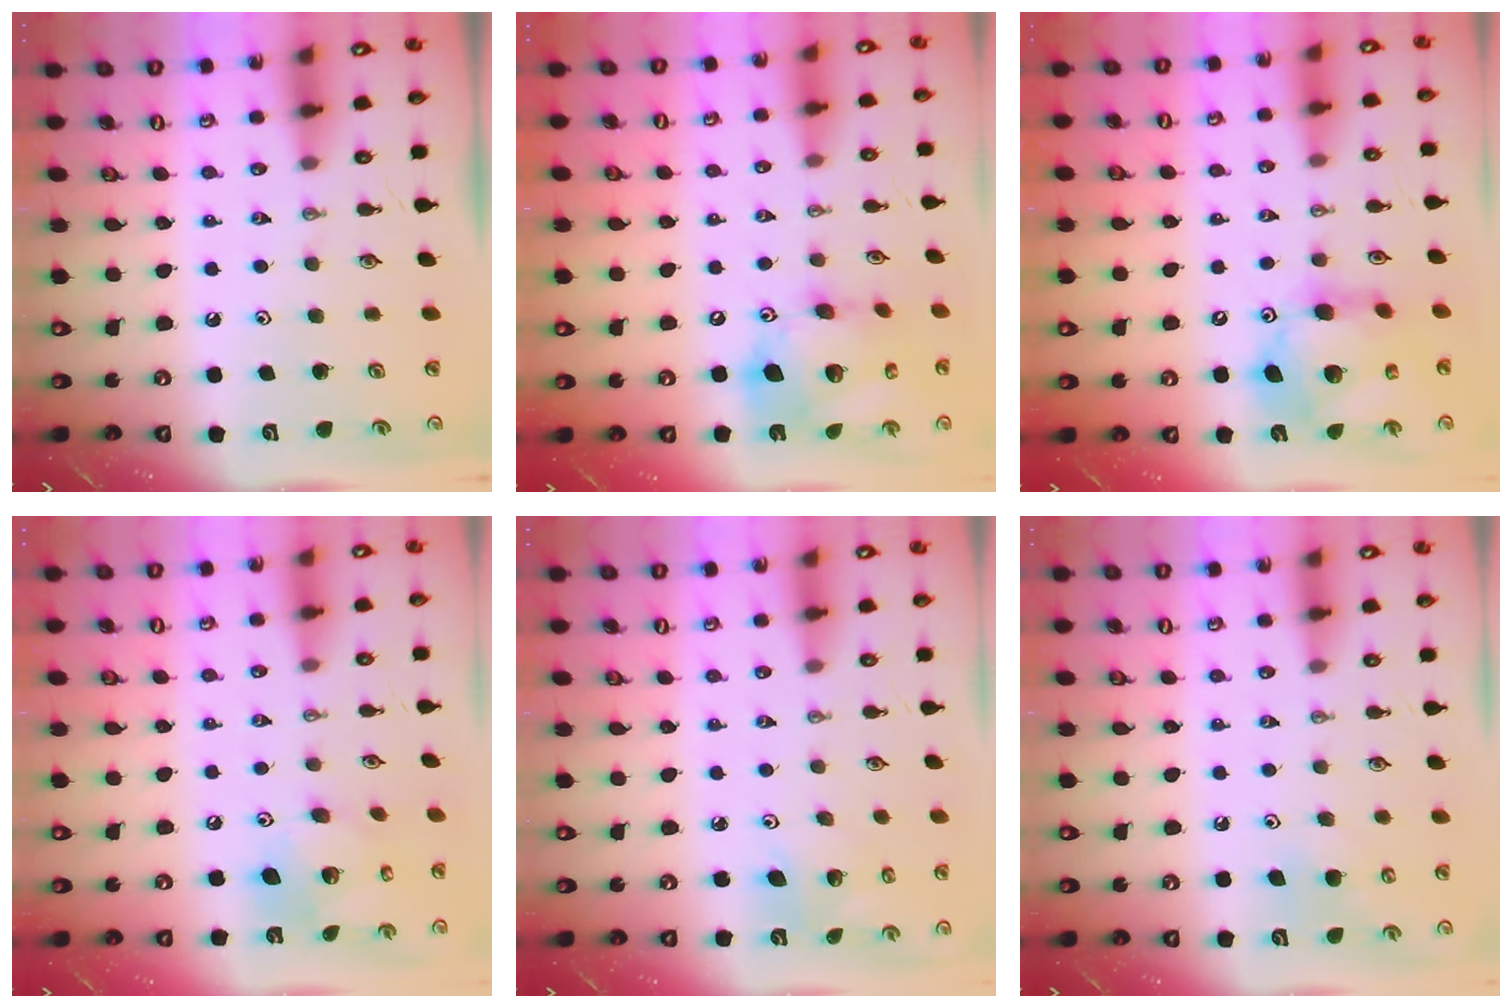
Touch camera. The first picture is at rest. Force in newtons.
{"total": 18.0, "press": 17.7, "slide": 3.2}
{"total": 14.4, "press": 14.3, "slide": 1.4}
{"total": 12.7, "press": 12.7, "slide": 1.1}
{"total": 4.1, "press": 4.1, "slide": 0.2}
{"total": 5.9, "press": 5.8, "slide": 0.6}